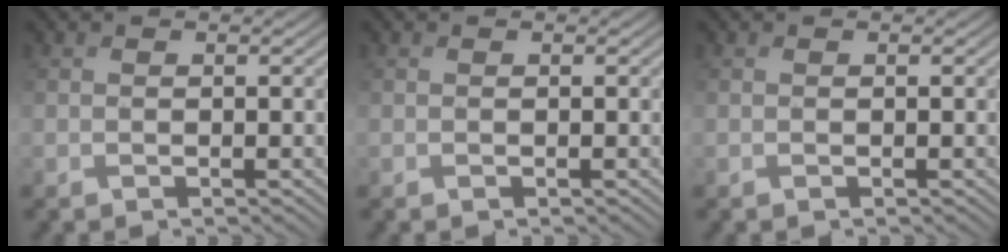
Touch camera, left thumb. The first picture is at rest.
{"total": 0.0}
{"total": 0.0}